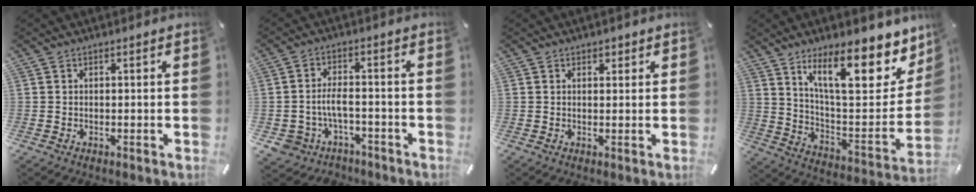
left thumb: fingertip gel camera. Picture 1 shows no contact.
{"total": 6.3, "force": [-2.1, 4.6, 3.7], "torque": [-0.094, 0.009, -0.043]}
{"total": 1.3, "force": [0.8, 1.0, 0.4], "torque": [0.000, 0.000, 0.012]}
{"total": 22.6, "force": [14.2, 8.4, 15.4], "torque": [-0.228, -0.094, 0.234]}